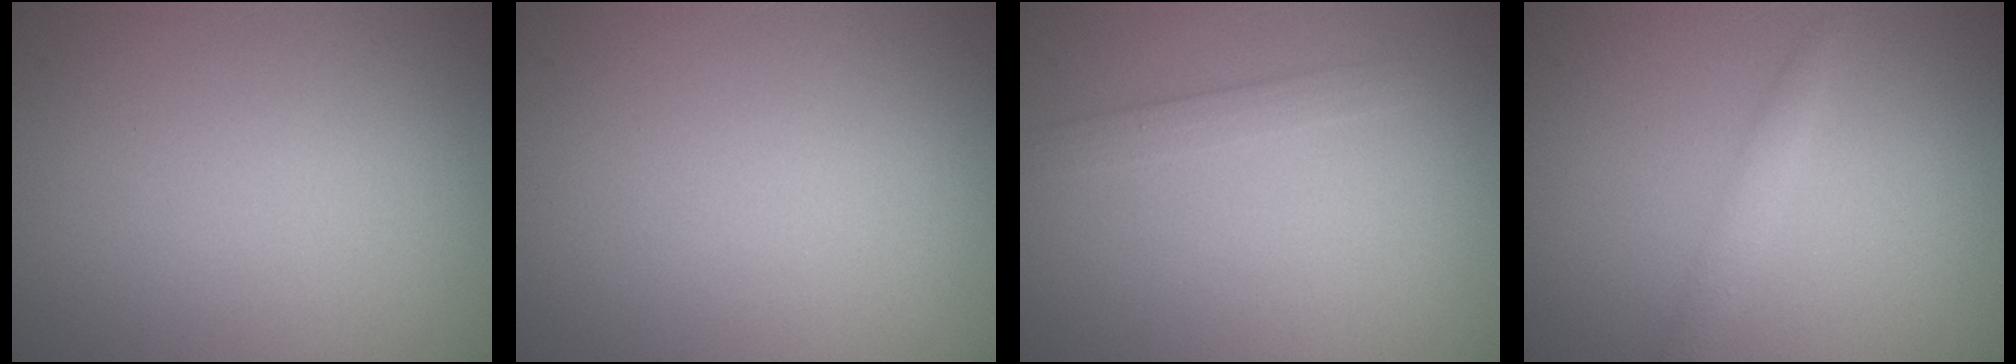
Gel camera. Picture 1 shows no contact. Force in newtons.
{"total": 0.0}
{"total": 1.3, "press": 1.3, "slide": 0.1}
{"total": 1.4, "press": 1.4, "slide": 0.1}